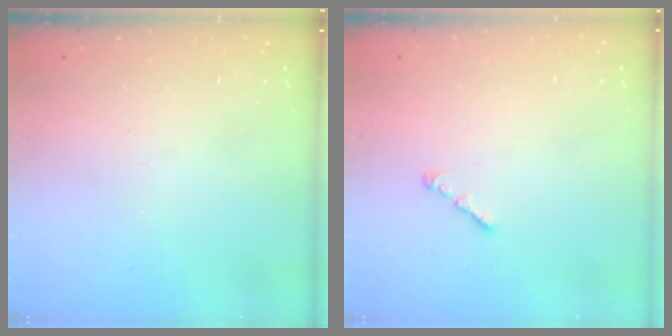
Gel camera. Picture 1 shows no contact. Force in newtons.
{"total": 1.0, "press": 0.9, "slide": 0.5}